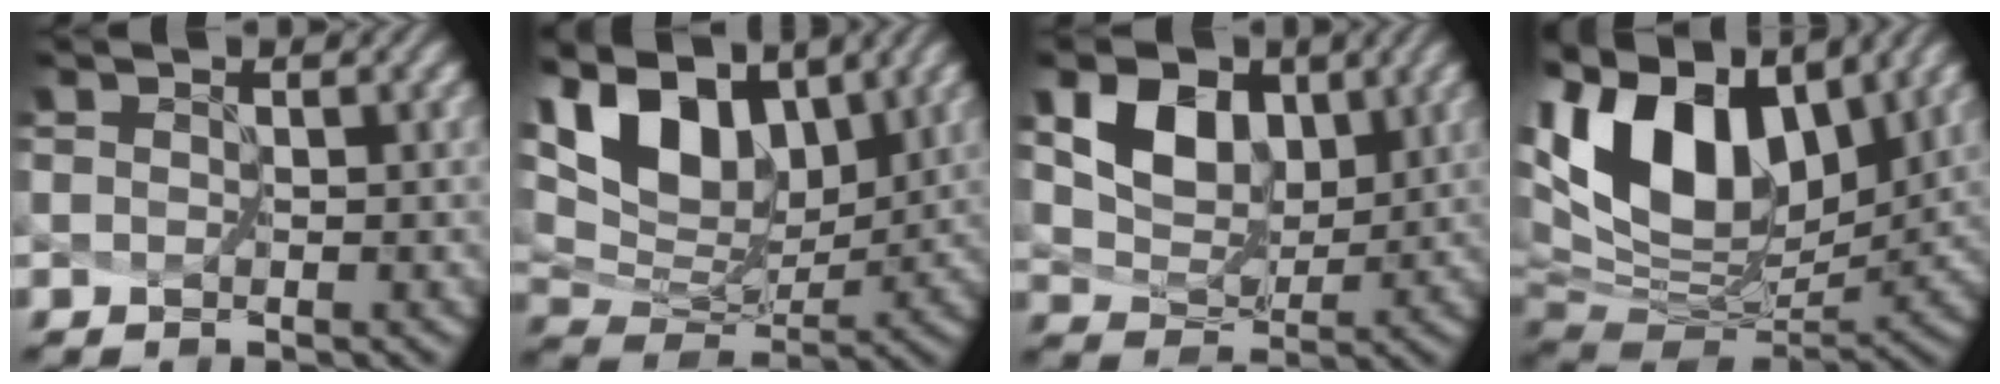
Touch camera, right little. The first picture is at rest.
{"total": 10.8, "force": [5.4, 5.7, 7.5], "torque": [-0.146, 0.013, 0.097]}
{"total": 5.7, "force": [3.0, 3.6, 3.3], "torque": [-0.074, -0.009, 0.068]}
{"total": 14.3, "force": [5.9, 8.4, 10.0], "torque": [-0.208, 0.029, 0.118]}